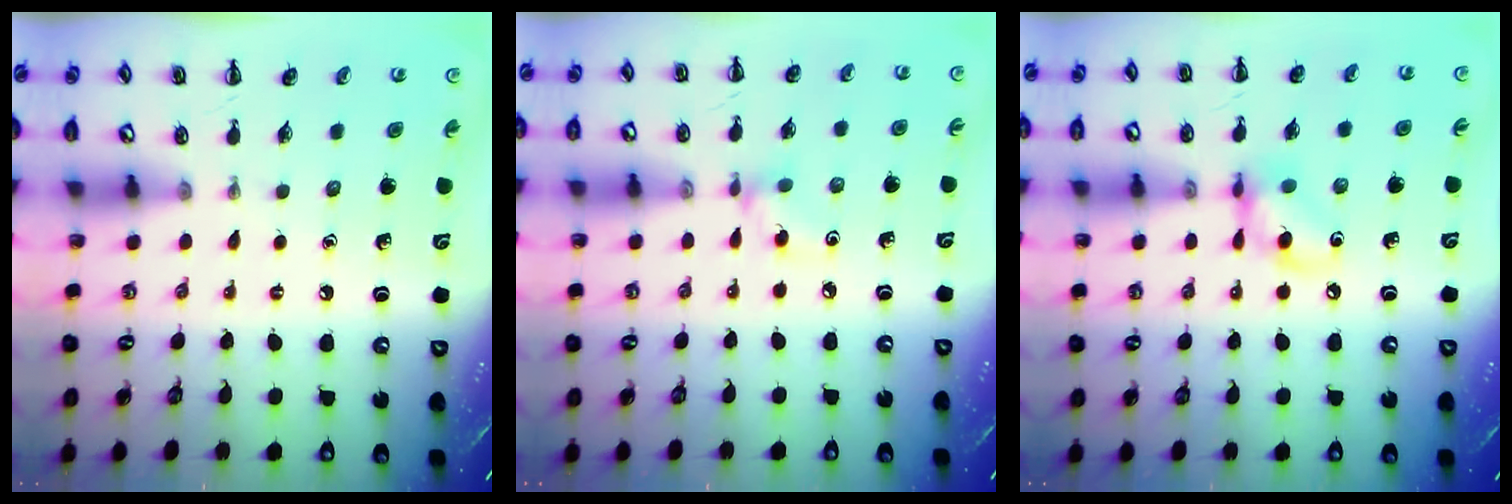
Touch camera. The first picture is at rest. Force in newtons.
{"total": 3.7, "press": 3.6, "slide": 1.1}
{"total": 9.1, "press": 9.1, "slide": 0.9}